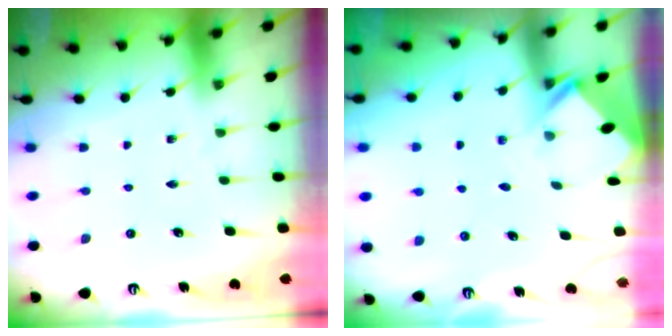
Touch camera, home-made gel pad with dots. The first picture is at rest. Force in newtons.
{"total": 2.7, "press": 2.7, "slide": 0.2}